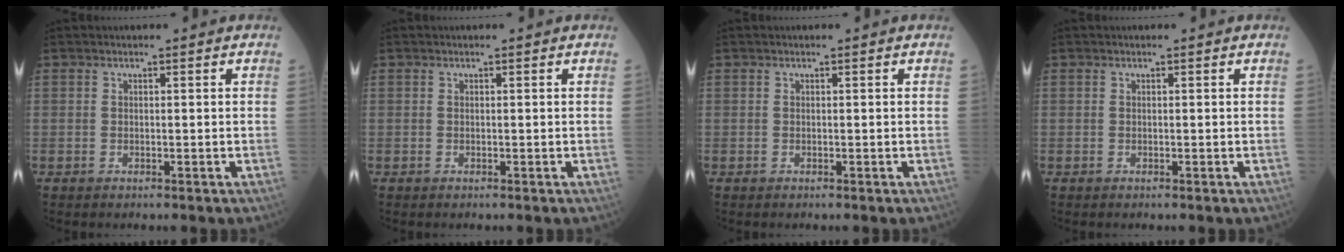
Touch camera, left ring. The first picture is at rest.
{"total": 0.0}
{"total": 0.0}
{"total": 0.0}